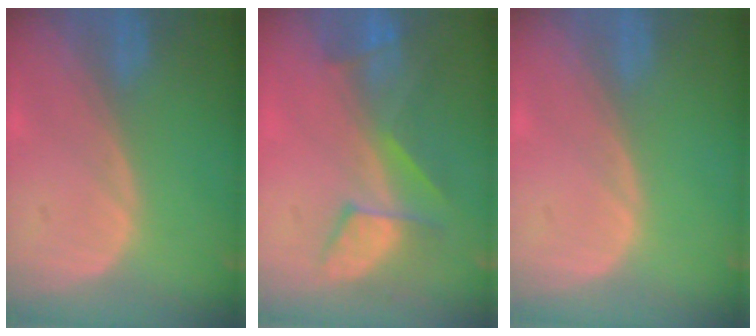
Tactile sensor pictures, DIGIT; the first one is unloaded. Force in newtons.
{"total": 7.6, "press": 7.2, "slide": 2.4}
{"total": 0.0}